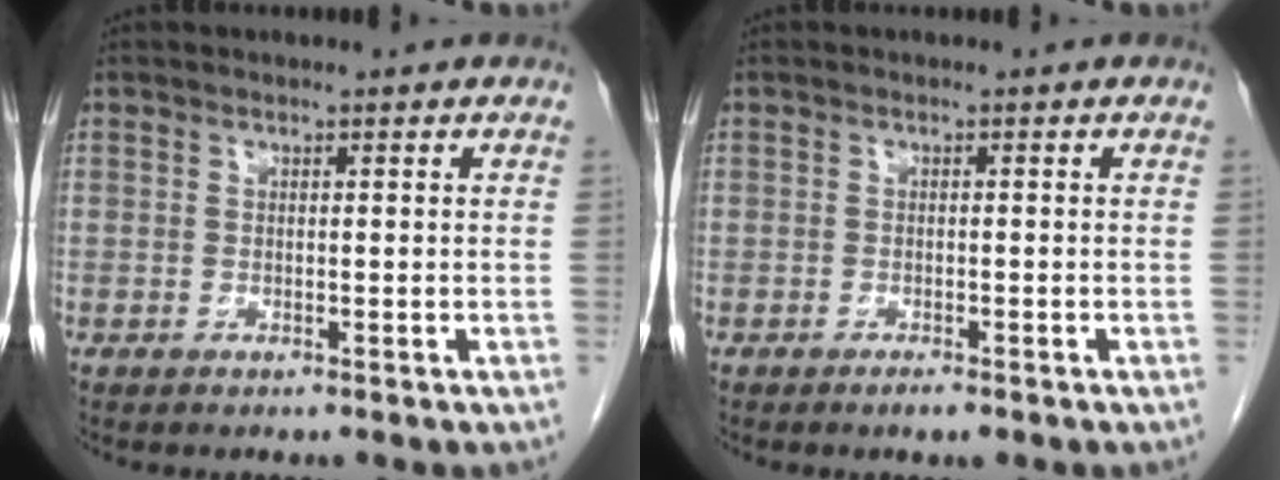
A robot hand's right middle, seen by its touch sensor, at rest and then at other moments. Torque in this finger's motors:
{"motor_torque": [0.73, -0.66, 0.03, 0.09]}